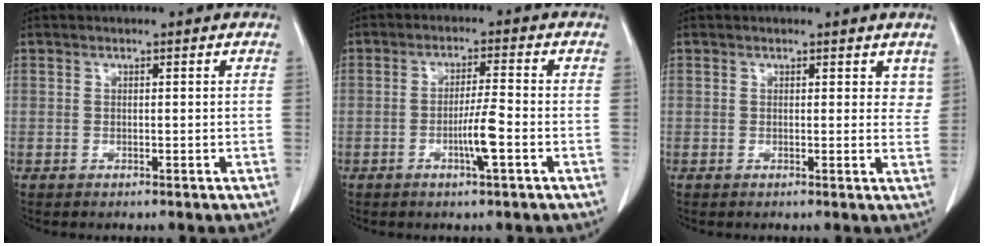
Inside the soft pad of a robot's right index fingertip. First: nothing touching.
{"total": 4.9, "force": [-1.8, -0.2, 4.5], "torque": [-0.083, -0.006, -0.033]}
{"total": 2.6, "force": [1.8, 1.5, 1.0], "torque": [0.006, -0.005, 0.014]}